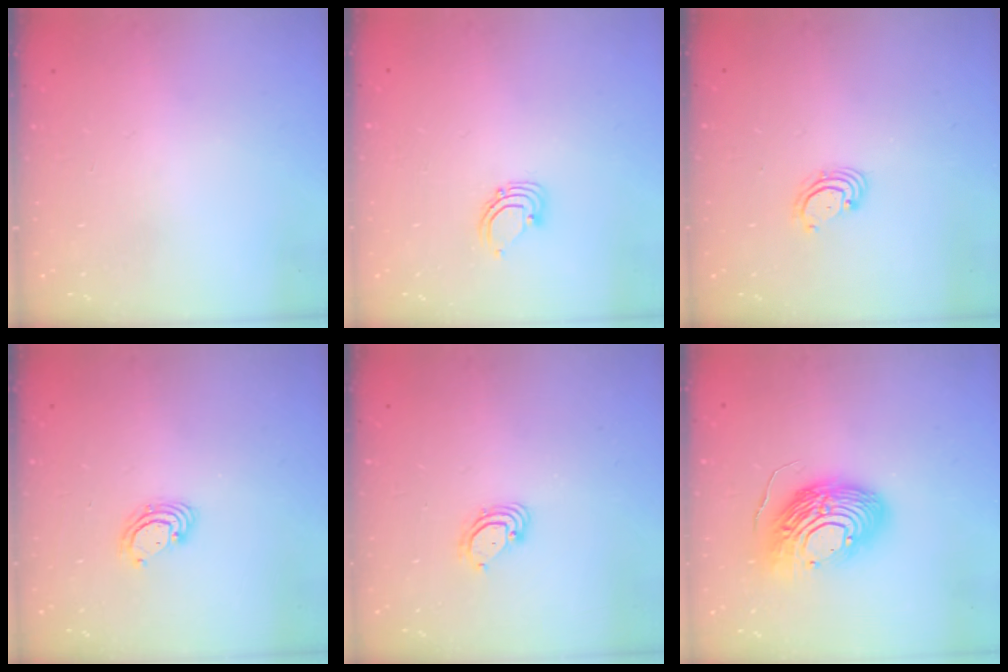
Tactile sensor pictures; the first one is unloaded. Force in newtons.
{"total": 2.9, "press": 2.9, "slide": 0.2}
{"total": 2.6, "press": 2.6, "slide": 0.3}
{"total": 4.0, "press": 3.9, "slide": 0.2}
{"total": 3.9, "press": 3.9, "slide": 0.1}
{"total": 16.0, "press": 15.8, "slide": 2.4}